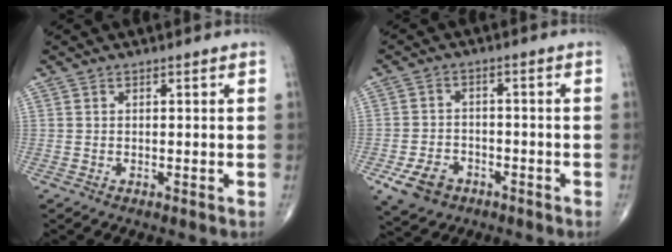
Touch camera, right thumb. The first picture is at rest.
{"total": 7.0, "force": [-3.6, 5.0, 3.3], "torque": [-0.053, 0.017, -0.058]}